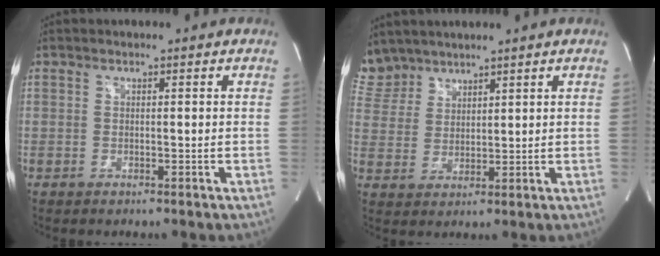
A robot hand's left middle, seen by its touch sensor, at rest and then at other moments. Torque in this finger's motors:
{"motor_torque": [0.57, -0.68, -0.01, -0.03]}